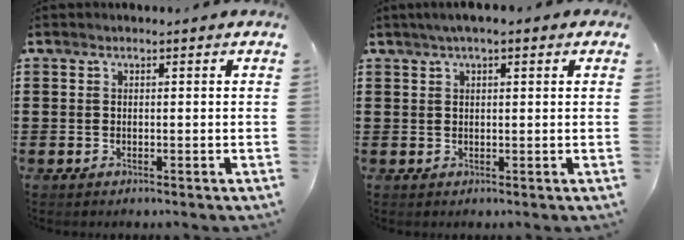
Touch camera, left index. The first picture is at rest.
{"total": 2.2, "force": [1.0, 0.4, 1.8], "torque": [-0.035, 0.005, 0.017]}